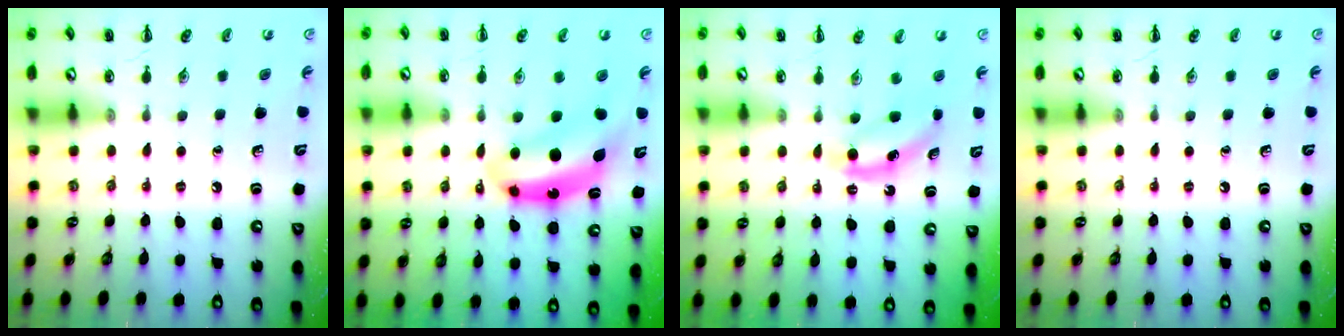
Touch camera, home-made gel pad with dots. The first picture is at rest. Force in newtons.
{"total": 7.9, "press": 7.6, "slide": 1.8}
{"total": 5.6, "press": 5.5, "slide": 0.8}
{"total": 0.0}